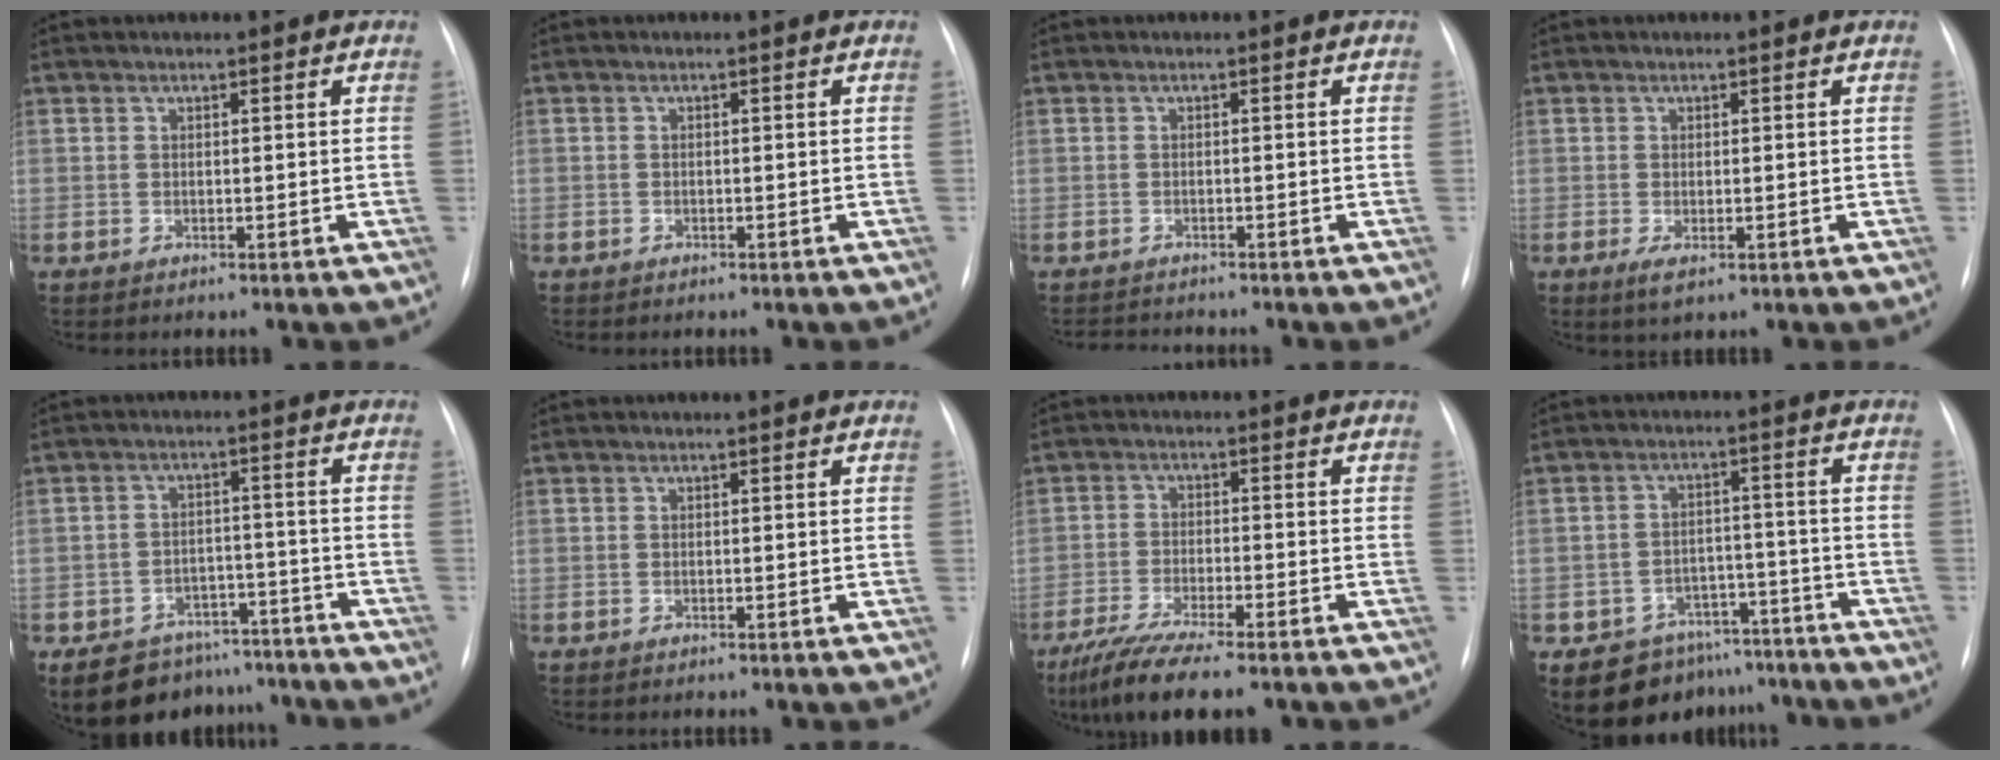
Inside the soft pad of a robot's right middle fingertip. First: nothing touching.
{"total": 0.9, "force": [-0.7, 0.6, 0.2], "torque": [-0.007, 0.002, -0.008]}
{"total": 2.7, "force": [-2.7, 0.2, 0.3], "torque": [-0.002, -0.010, -0.041]}
{"total": 2.3, "force": [-0.9, 0.8, 1.9], "torque": [-0.030, -0.005, -0.008]}
{"total": 11.2, "force": [-9.0, 6.2, 2.4], "torque": [-0.032, 0.020, -0.122]}
{"total": 0.0}
{"total": 10.9, "force": [-8.5, 1.3, 6.7], "torque": [-0.117, -0.026, -0.138]}
{"total": 9.5, "force": [-7.1, 6.0, 1.5], "torque": [-0.007, 0.035, -0.096]}